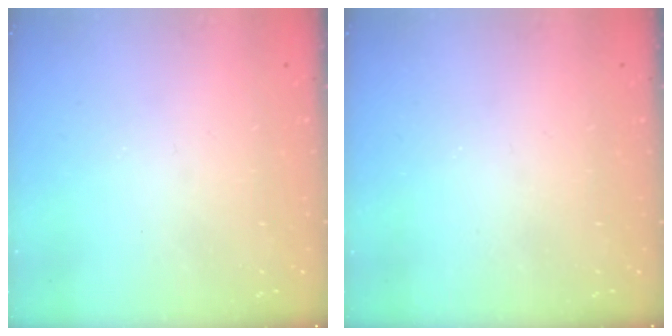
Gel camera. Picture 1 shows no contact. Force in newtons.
{"total": 0.0}